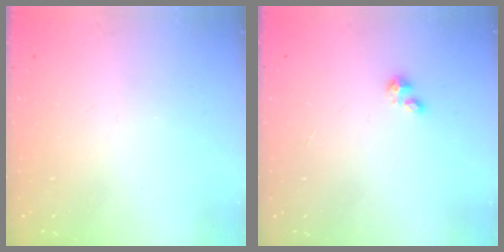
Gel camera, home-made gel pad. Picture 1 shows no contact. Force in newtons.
{"total": 0.9, "press": 0.9, "slide": 0.1}